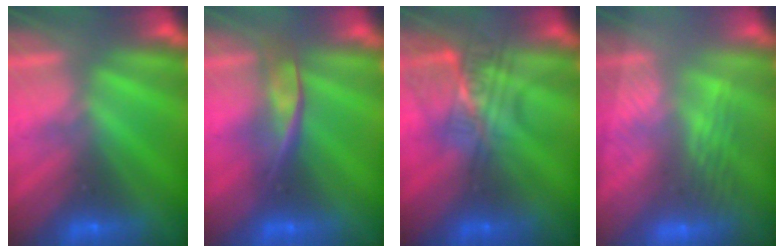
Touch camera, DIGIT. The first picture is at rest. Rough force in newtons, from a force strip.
{"total": 2.4}
{"total": 2.4}
{"total": 2.9}